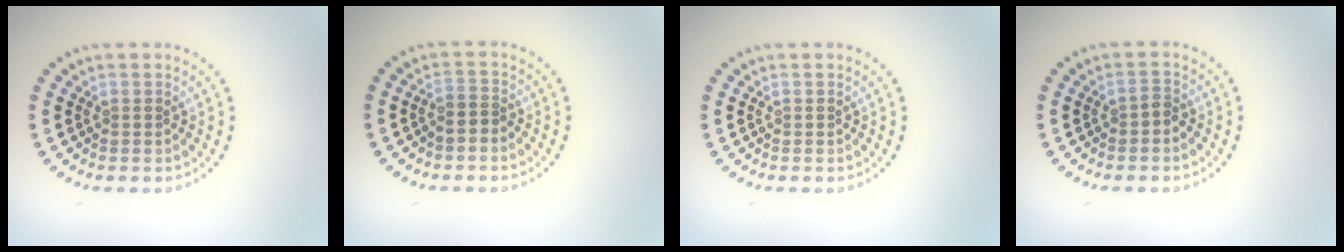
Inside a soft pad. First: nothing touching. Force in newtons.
{"total": 1.2, "press": 0.9, "slide": 0.8}
{"total": 0.0}
{"total": 1.0, "press": 0.8, "slide": 0.7}